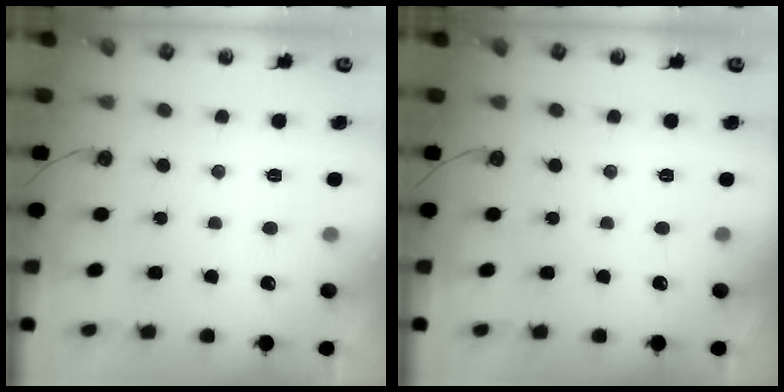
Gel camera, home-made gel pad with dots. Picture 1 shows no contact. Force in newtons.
{"total": 0.0}